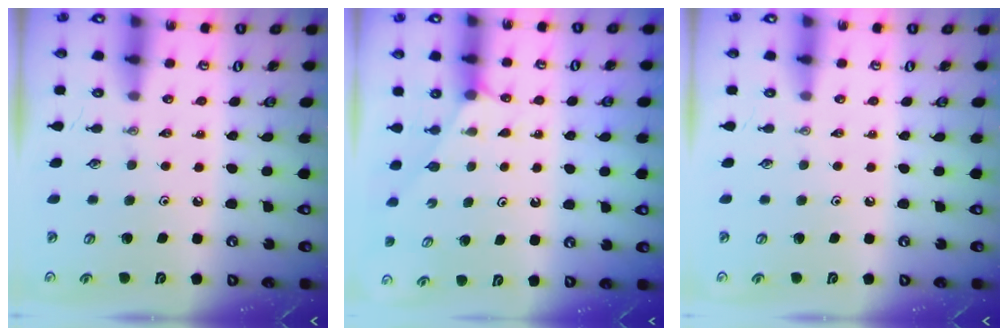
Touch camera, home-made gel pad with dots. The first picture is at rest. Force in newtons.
{"total": 2.3, "press": 2.3, "slide": 0.4}
{"total": 0.0}